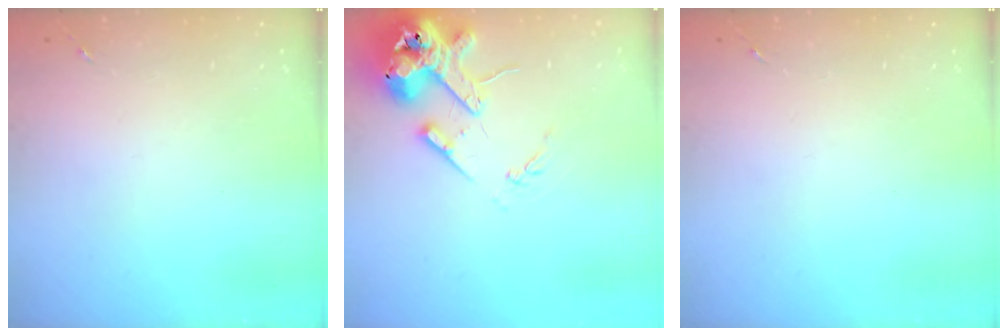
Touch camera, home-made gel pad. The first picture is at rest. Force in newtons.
{"total": 16.3, "press": 16.0, "slide": 2.6}
{"total": 0.0}